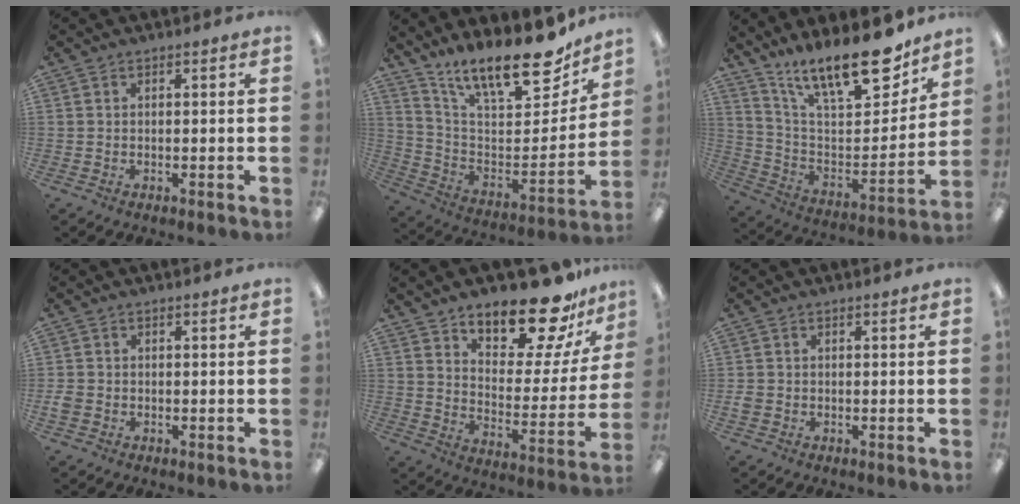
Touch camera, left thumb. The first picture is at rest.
{"total": 19.0, "force": [15.2, 5.6, 9.9], "torque": [-0.154, -0.124, 0.263]}
{"total": 20.5, "force": [15.6, 6.6, 11.7], "torque": [-0.180, -0.113, 0.265]}
{"total": 1.9, "force": [-0.5, 1.6, 0.9], "torque": [-0.014, 0.004, -0.008]}
{"total": 17.5, "force": [14.6, 5.8, 7.7], "torque": [-0.116, -0.112, 0.249]}
{"total": 1.4, "force": [-0.2, 1.2, 0.7], "torque": [-0.011, 0.003, -0.004]}